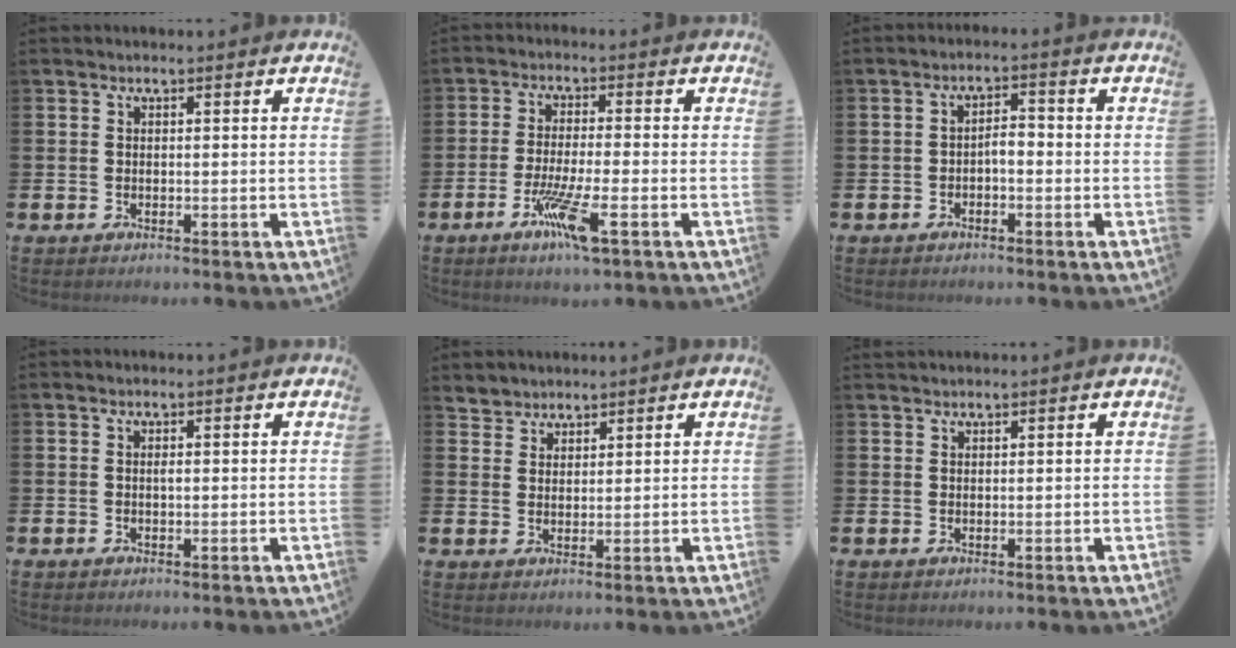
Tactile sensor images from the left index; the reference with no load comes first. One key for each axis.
{"total": 6.4, "fx": -3.1, "fy": 0.8, "fz": 5.5, "tx": -0.116, "ty": -0.014, "tz": -0.055}
{"total": 2.1, "fx": -1.2, "fy": 1.0, "fz": 1.4, "tx": -0.030, "ty": 0.010, "tz": -0.026}
{"total": 0.5, "fx": 0.1, "fy": 0.2, "fz": 0.5, "tx": -0.015, "ty": 0.000, "tz": 0.003}
{"total": 2.9, "fx": 2.7, "fy": 0.7, "fz": -0.7, "tx": 0.014, "ty": -0.012, "tz": 0.051}
{"total": 0.9, "fx": 0.9, "fy": 0.1, "fz": -0.1, "tx": 0.008, "ty": -0.003, "tz": 0.015}